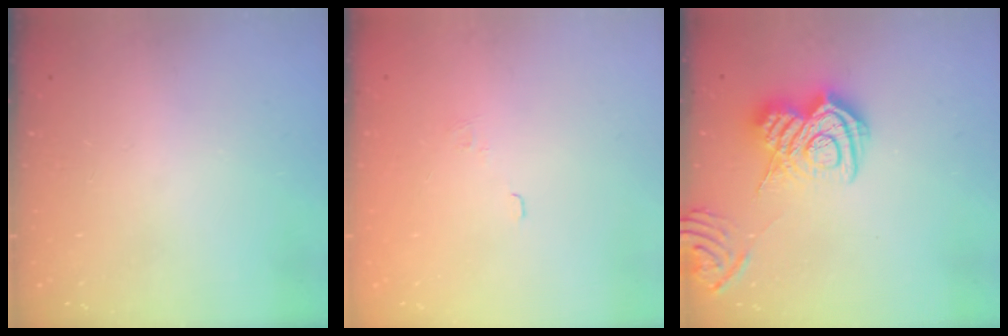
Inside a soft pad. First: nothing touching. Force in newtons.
{"total": 1.8, "press": 1.3, "slide": 1.2}
{"total": 14.0, "press": 14.0, "slide": 0.7}